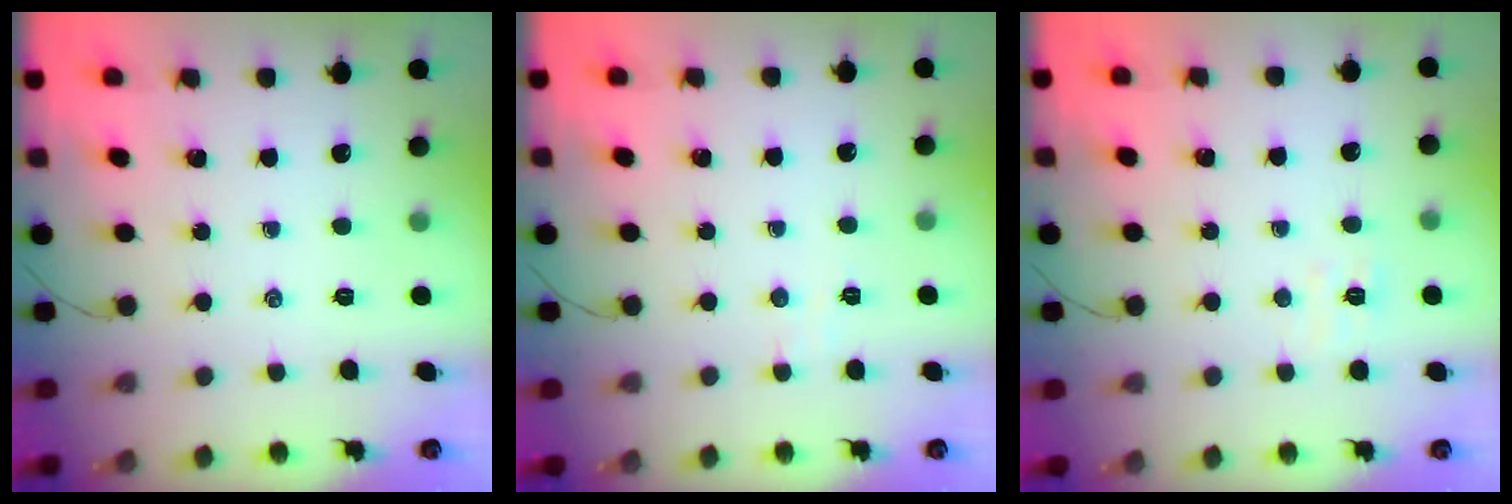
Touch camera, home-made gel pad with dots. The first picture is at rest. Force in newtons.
{"total": 2.6, "press": 2.5, "slide": 0.7}
{"total": 4.7, "press": 4.7, "slide": 0.7}